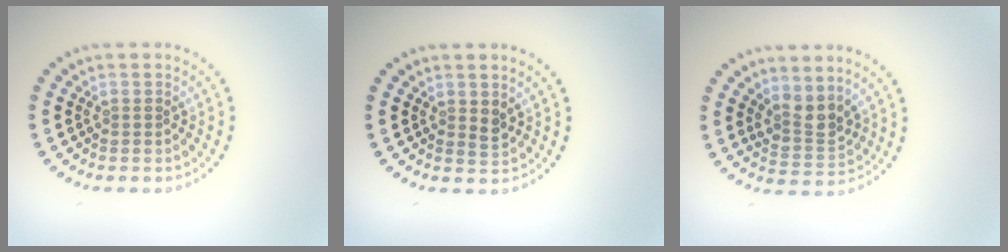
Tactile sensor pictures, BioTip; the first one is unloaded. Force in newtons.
{"total": 1.0, "press": 1.0, "slide": 0.3}
{"total": 2.5, "press": 1.9, "slide": 1.6}